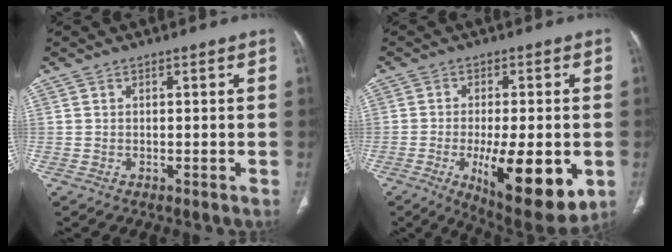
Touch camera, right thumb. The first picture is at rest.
{"total": 17.6, "force": [-4.8, 6.2, 15.8], "torque": [-0.213, -0.017, -0.055]}